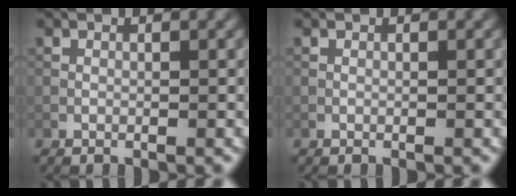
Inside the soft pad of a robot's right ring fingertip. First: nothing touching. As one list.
[{"total": 0.0}]